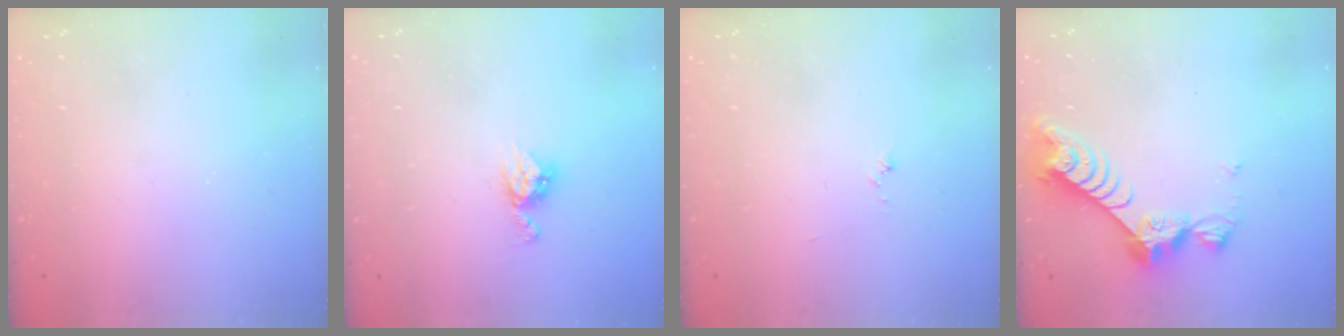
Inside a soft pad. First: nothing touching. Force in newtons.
{"total": 6.1, "press": 6.1, "slide": 0.4}
{"total": 3.8, "press": 3.8, "slide": 0.4}
{"total": 9.4, "press": 9.4, "slide": 0.9}